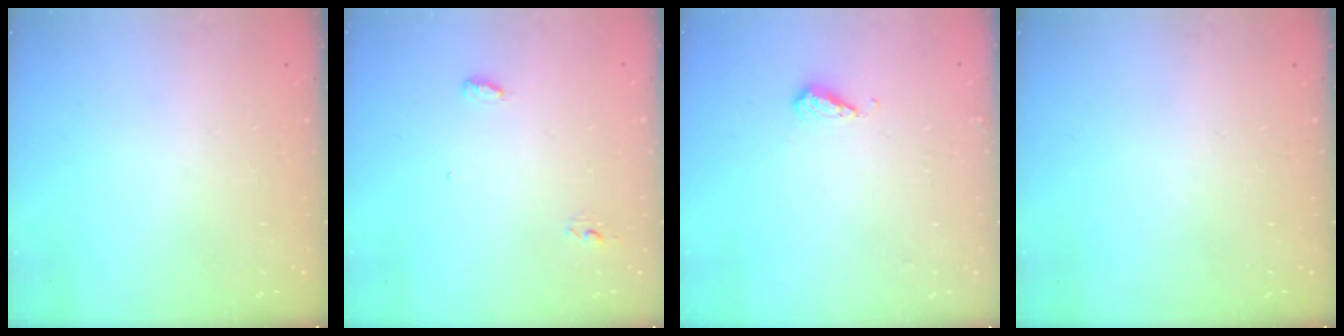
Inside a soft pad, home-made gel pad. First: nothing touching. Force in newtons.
{"total": 4.2, "press": 4.0, "slide": 1.3}
{"total": 5.0, "press": 4.8, "slide": 1.3}
{"total": 0.0}